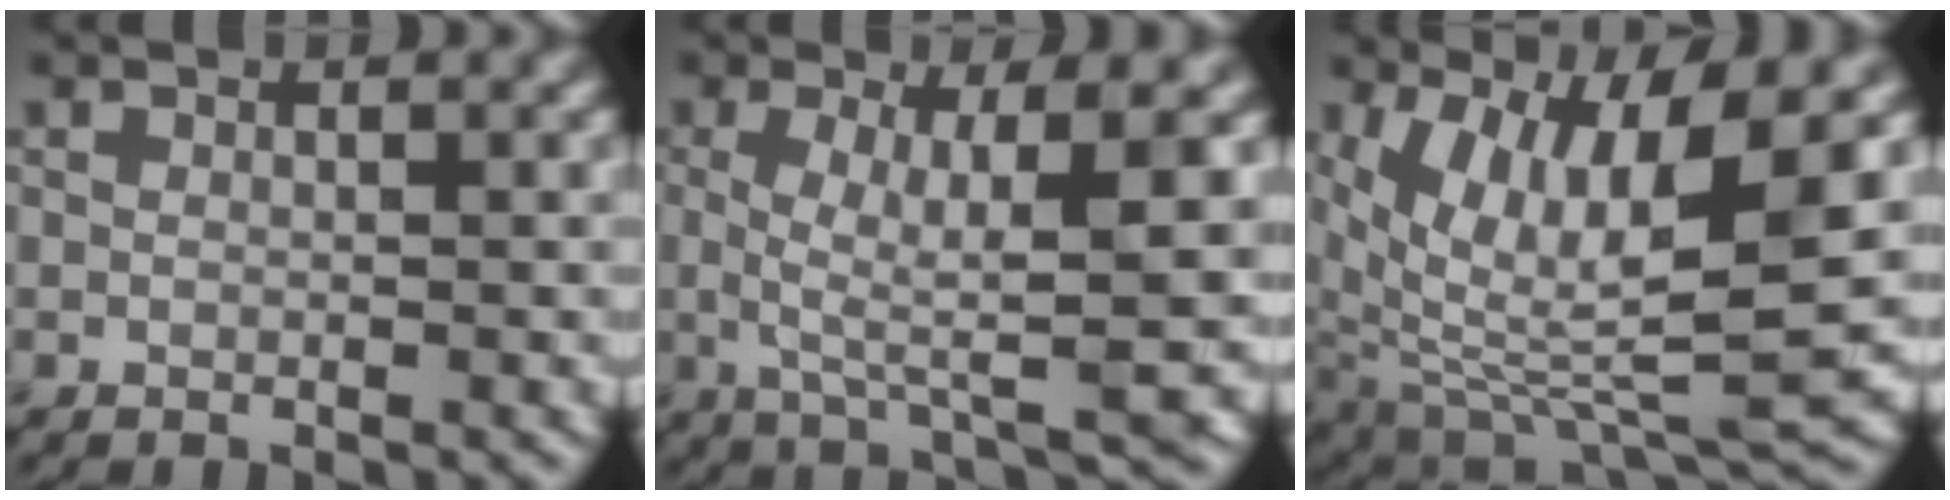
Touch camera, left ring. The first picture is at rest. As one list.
[{"total": 7.2, "force": [0.5, 1.5, 7.0], "torque": [-0.115, -0.003, 0.009]}, {"total": 11.1, "force": [3.4, 4.2, 9.7], "torque": [-0.183, -0.025, 0.075]}]